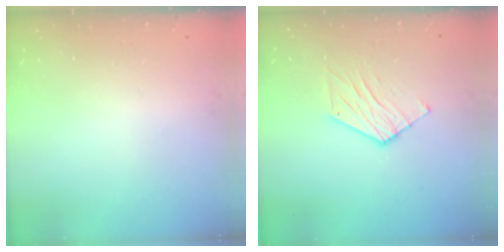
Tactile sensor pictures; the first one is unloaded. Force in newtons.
{"total": 8.2, "press": 8.2, "slide": 0.3}